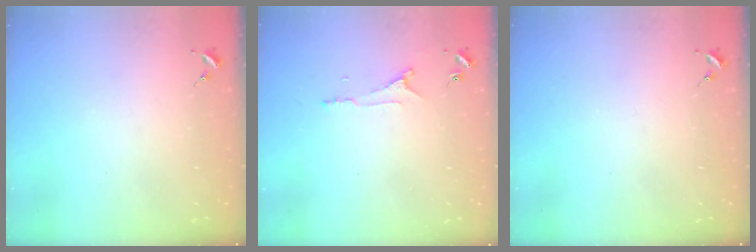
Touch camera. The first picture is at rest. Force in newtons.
{"total": 5.8, "press": 5.8, "slide": 0.7}
{"total": 0.0}